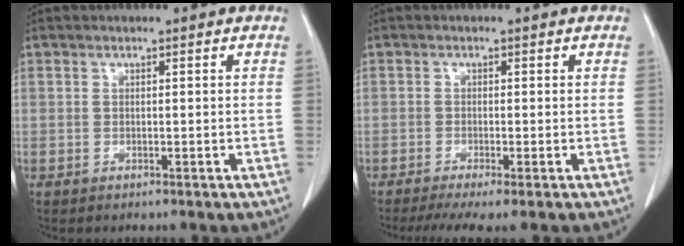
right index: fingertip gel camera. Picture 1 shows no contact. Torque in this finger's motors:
{"motor_torque": [0.44, -0.40, 0.21, 0.05]}